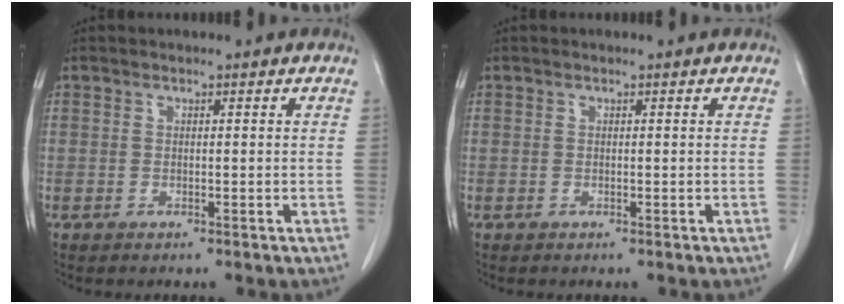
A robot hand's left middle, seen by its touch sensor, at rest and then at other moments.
{"total": 0.0}